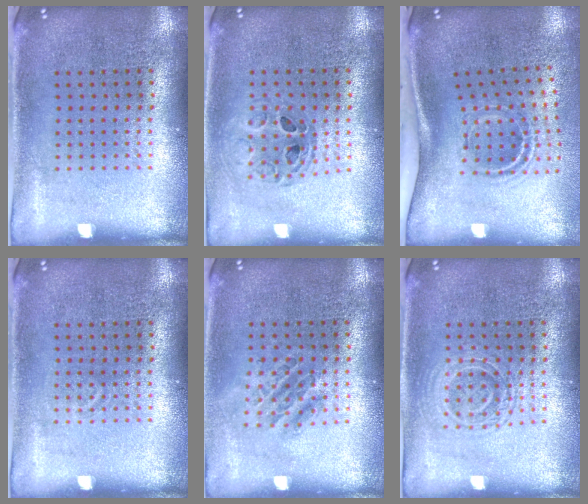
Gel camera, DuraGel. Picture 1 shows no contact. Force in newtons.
{"total": 0.8, "press": 0.8, "slide": 0.1}
{"total": 2.1, "press": 1.2, "slide": 1.7}
{"total": 0.6, "press": 0.5, "slide": 0.3}
{"total": 1.1, "press": 1.1, "slide": 0.3}
{"total": 1.2, "press": 1.2, "slide": 0.3}